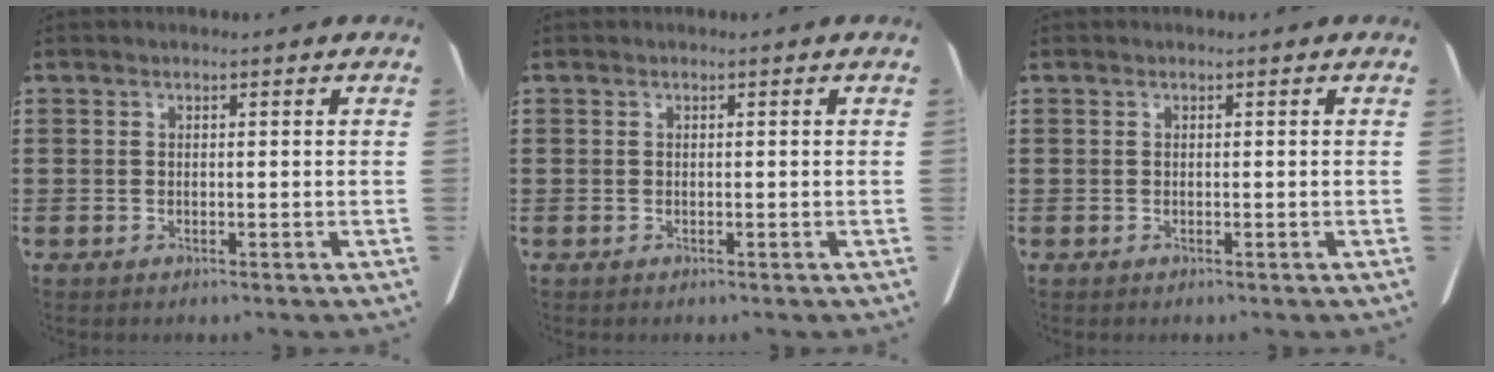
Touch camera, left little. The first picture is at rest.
{"total": 0.0}
{"total": 0.0}